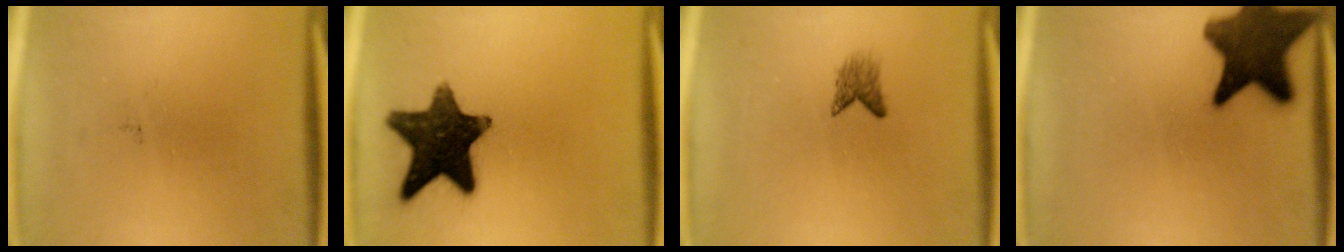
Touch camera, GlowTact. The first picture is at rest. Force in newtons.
{"total": 14.6}
{"total": 1.9}
{"total": 14.0}